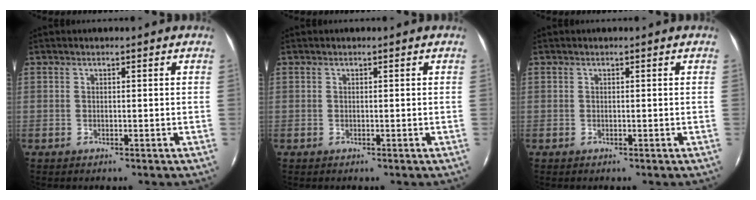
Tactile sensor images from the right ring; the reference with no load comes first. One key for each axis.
{"total": 0.0}
{"total": 0.0}